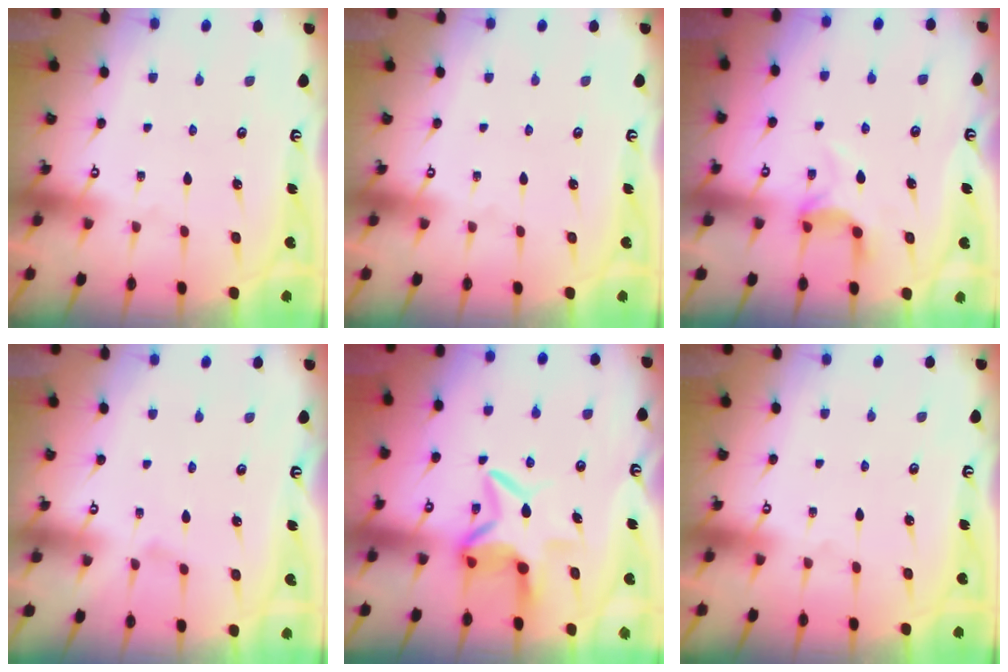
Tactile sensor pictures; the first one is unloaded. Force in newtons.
{"total": 0.0}
{"total": 5.0, "press": 4.9, "slide": 1.1}
{"total": 0.7, "press": 0.6, "slide": 0.3}
{"total": 7.0, "press": 6.9, "slide": 1.2}
{"total": 0.0}